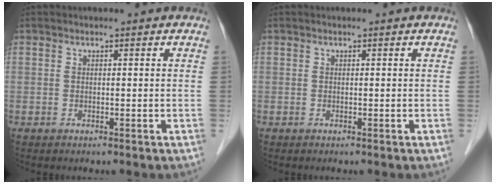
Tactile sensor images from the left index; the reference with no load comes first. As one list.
[{"total": 0.0}]